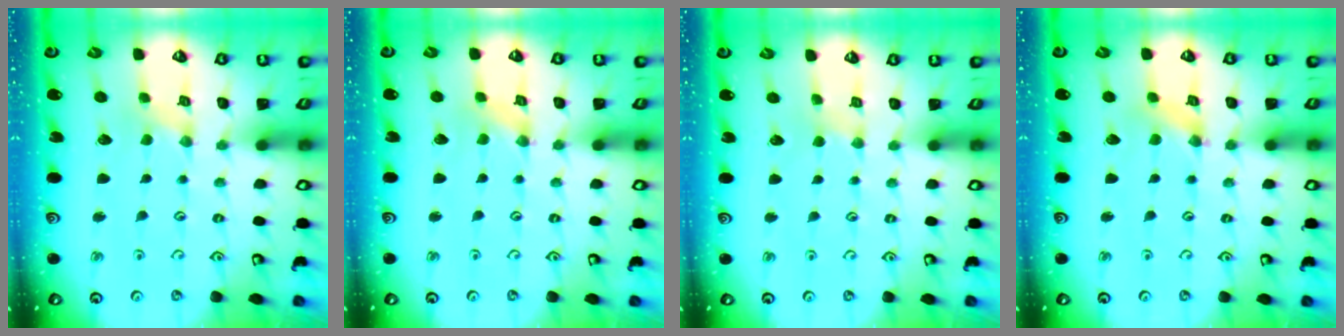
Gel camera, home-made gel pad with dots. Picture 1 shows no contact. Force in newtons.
{"total": 0.0}
{"total": 1.4, "press": 1.4, "slide": 0.4}
{"total": 2.3, "press": 2.3, "slide": 0.4}